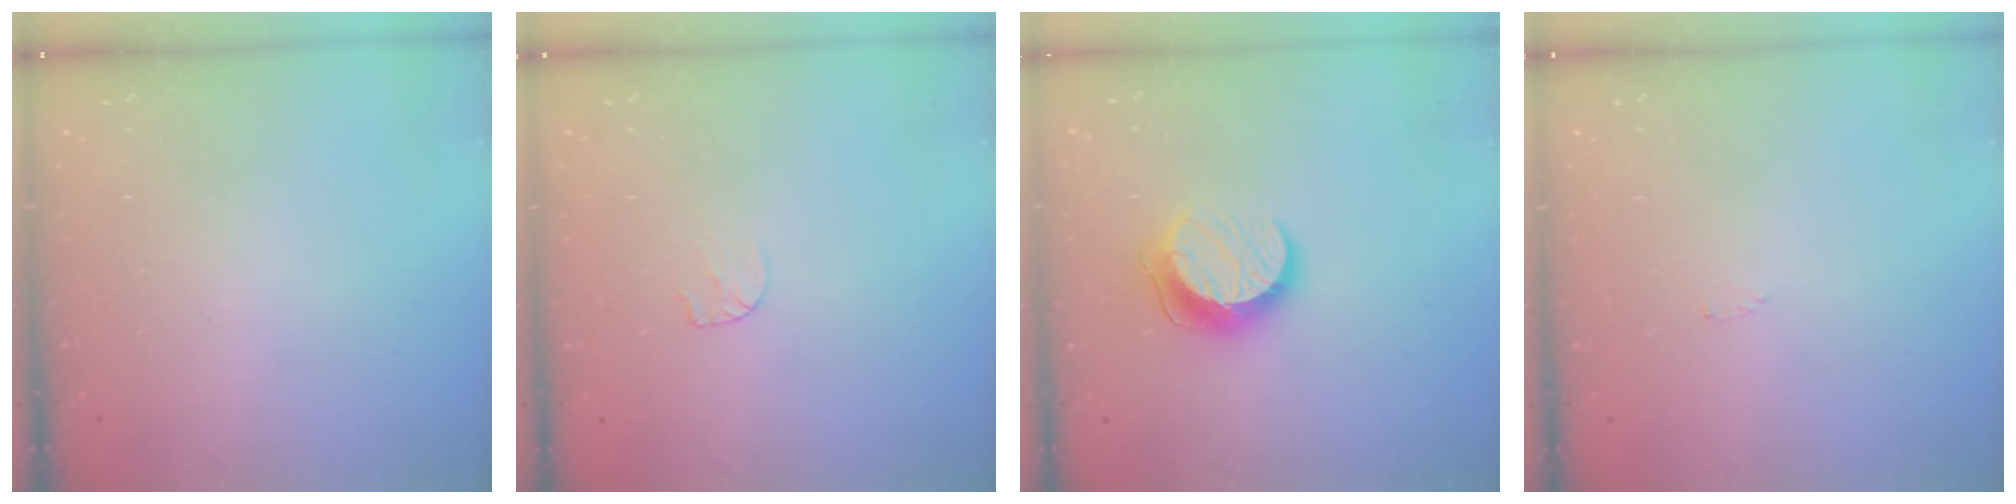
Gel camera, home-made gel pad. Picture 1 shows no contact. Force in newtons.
{"total": 3.9, "press": 3.9, "slide": 0.4}
{"total": 10.2, "press": 10.2, "slide": 0.9}
{"total": 2.3, "press": 2.3, "slide": 0.2}